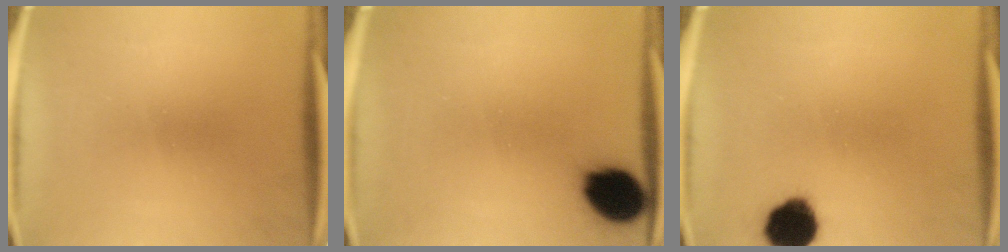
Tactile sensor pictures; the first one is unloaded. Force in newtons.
{"total": 11.4}
{"total": 10.2}